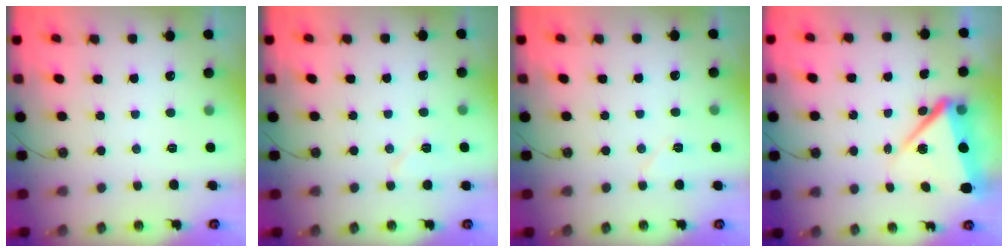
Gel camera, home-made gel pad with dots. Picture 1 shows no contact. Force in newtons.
{"total": 6.6, "press": 6.6, "slide": 0.5}
{"total": 5.7, "press": 5.1, "slide": 2.7}
{"total": 8.9, "press": 8.8, "slide": 1.2}